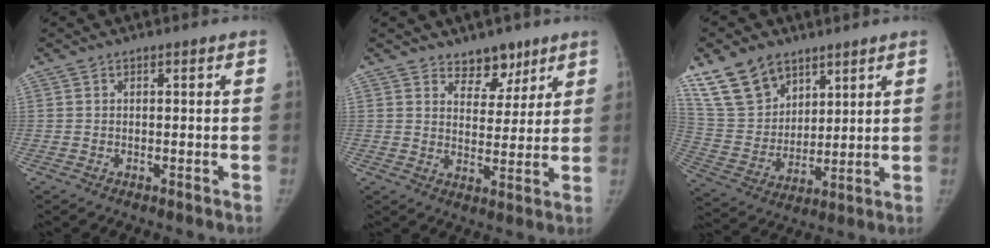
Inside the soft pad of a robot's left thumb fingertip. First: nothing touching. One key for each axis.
{"total": 6.5, "fx": 4.8, "fy": 3.9, "fz": 1.9, "tx": 0.010, "ty": -0.032, "tz": 0.078}
{"total": 14.3, "fx": 9.6, "fy": 9.1, "fz": 5.4, "tx": -0.076, "ty": -0.043, "tz": 0.200}